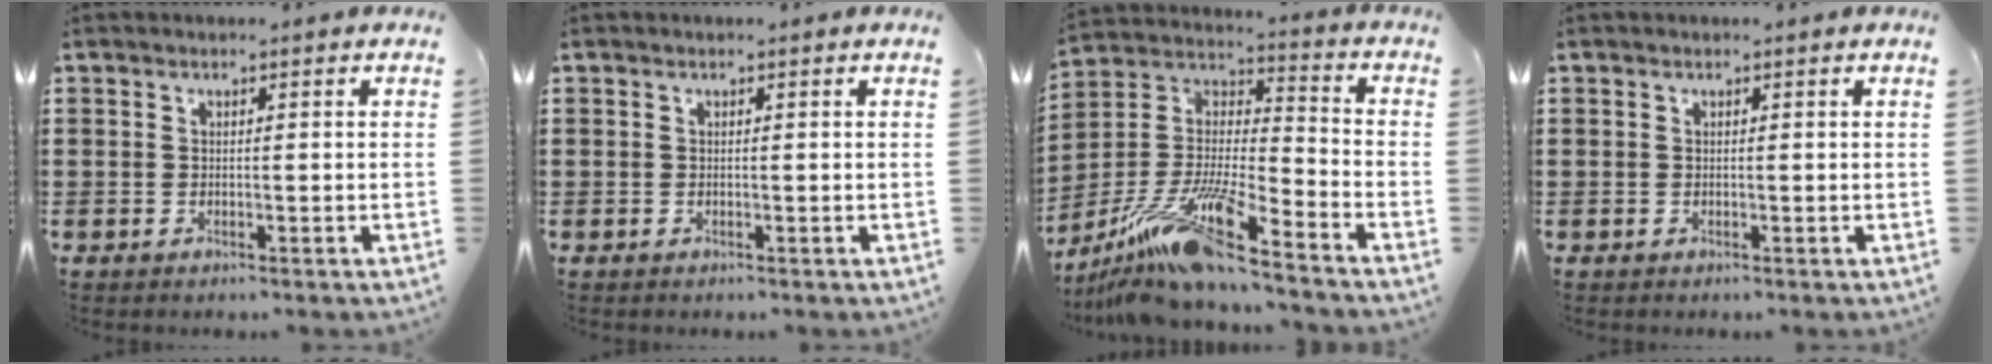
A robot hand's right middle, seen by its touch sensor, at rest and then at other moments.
{"total": 0.0}
{"total": 14.9, "force": [-11.4, 1.3, 9.6], "torque": [-0.208, 0.001, -0.224]}
{"total": 0.0}